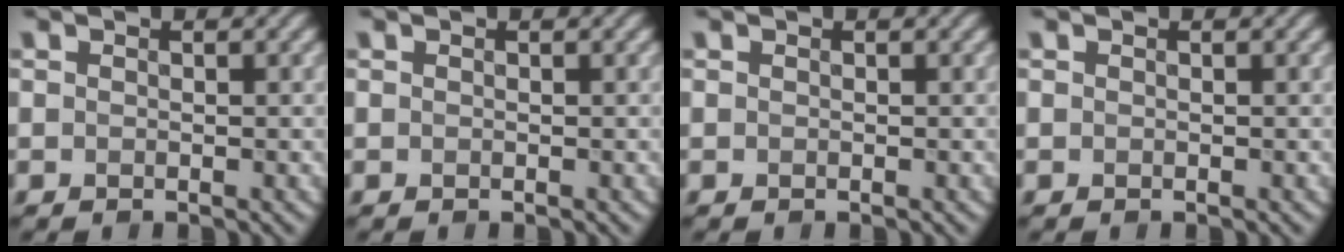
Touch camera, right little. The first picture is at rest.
{"total": 0.0}
{"total": 0.0}
{"total": 0.0}